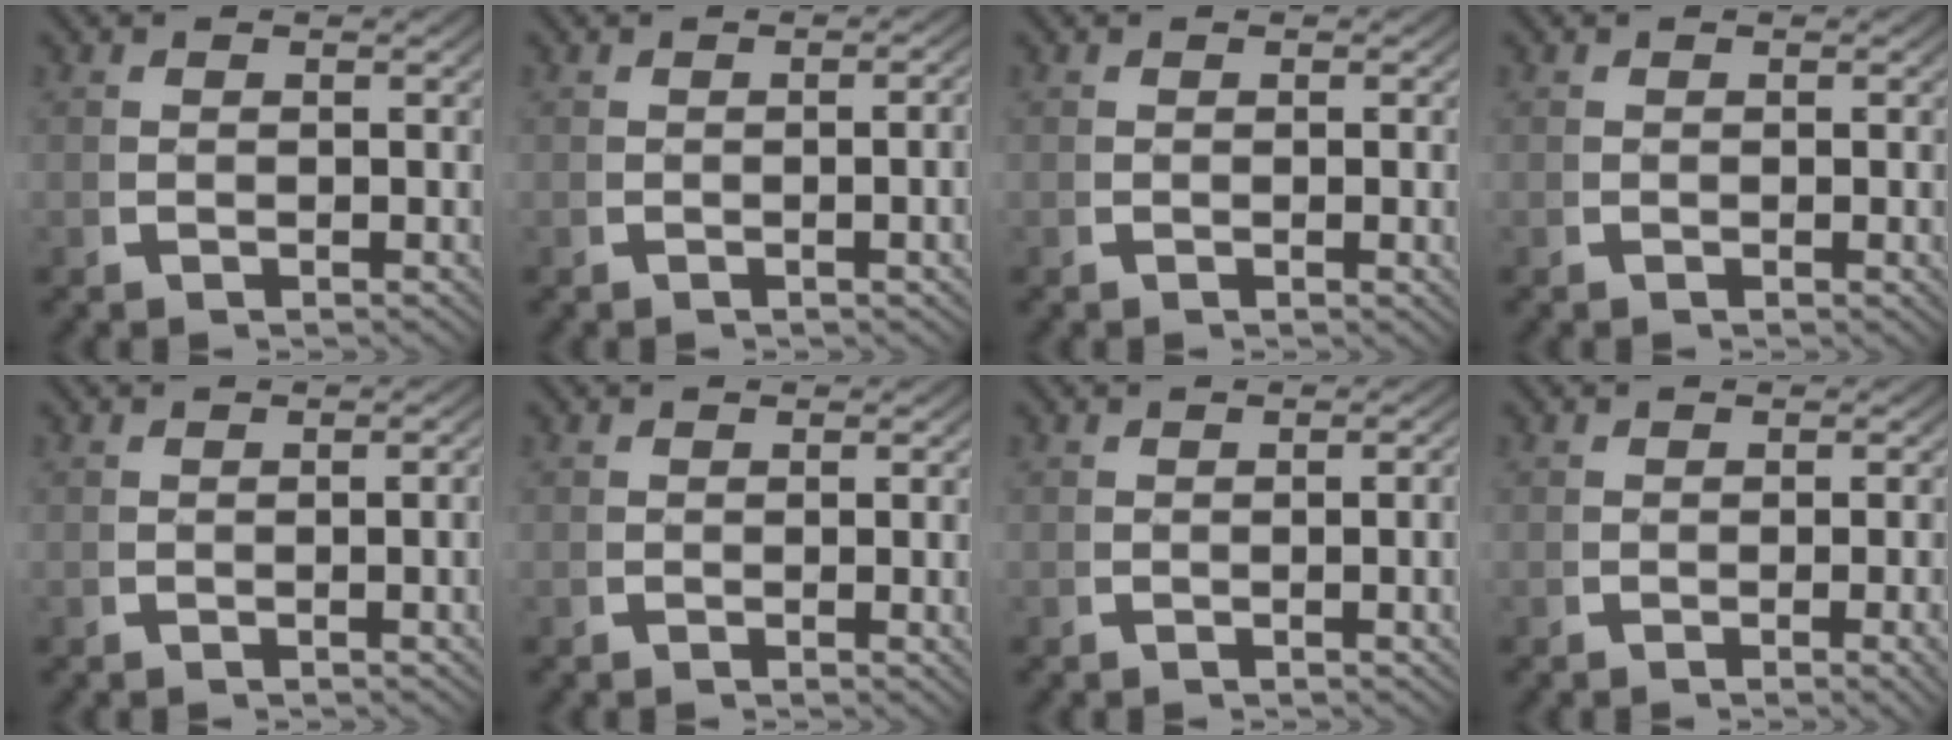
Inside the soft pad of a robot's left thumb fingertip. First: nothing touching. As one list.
[{"total": 3.0, "force": [-0.3, 0.8, 2.9], "torque": [-0.031, 0.005, -0.010]}, {"total": 1.2, "force": [-0.1, 0.1, 1.1], "torque": [-0.015, -0.002, -0.002]}, {"total": 0.8, "force": [0.0, 0.1, 0.8], "torque": [-0.013, -0.002, -0.001]}, {"total": 2.3, "force": [-0.3, 0.6, 2.2], "torque": [-0.026, 0.001, -0.006]}, {"total": 1.6, "force": [-0.1, 0.2, 1.5], "torque": [-0.019, -0.002, -0.003]}, {"total": 2.6, "force": [-0.3, 0.6, 2.5], "torque": [-0.027, 0.003, -0.008]}, {"total": 2.3, "force": [-0.6, 0.3, 2.2], "torque": [-0.029, 0.000, -0.011]}]